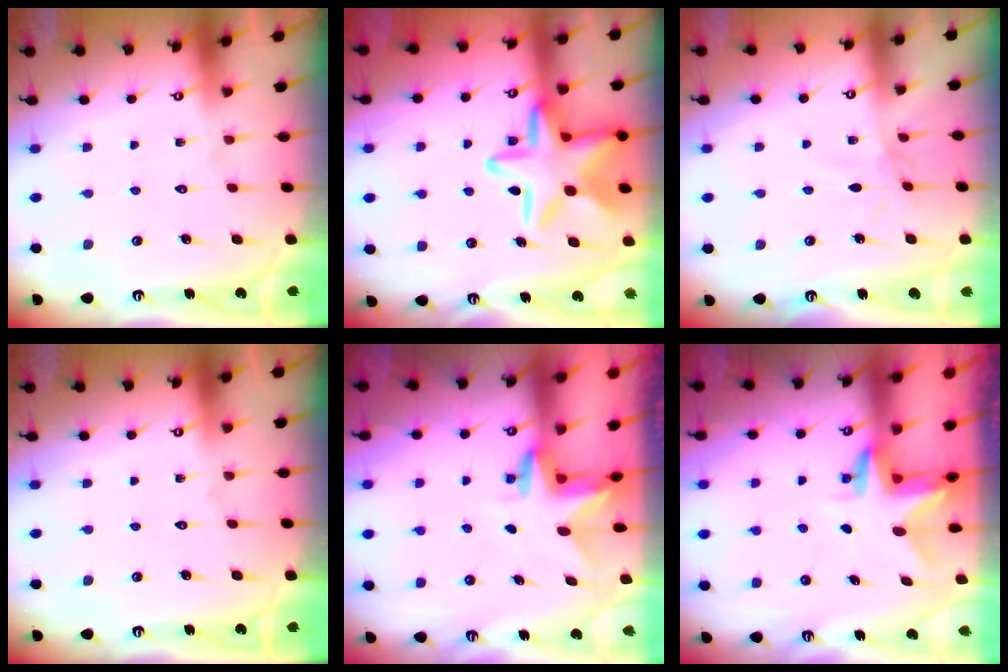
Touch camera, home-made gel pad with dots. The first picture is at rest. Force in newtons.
{"total": 19.7, "press": 19.7, "slide": 1.2}
{"total": 1.7, "press": 1.7, "slide": 0.4}
{"total": 0.0}
{"total": 2.9, "press": 2.9, "slide": 0.1}
{"total": 3.0, "press": 3.0, "slide": 0.3}